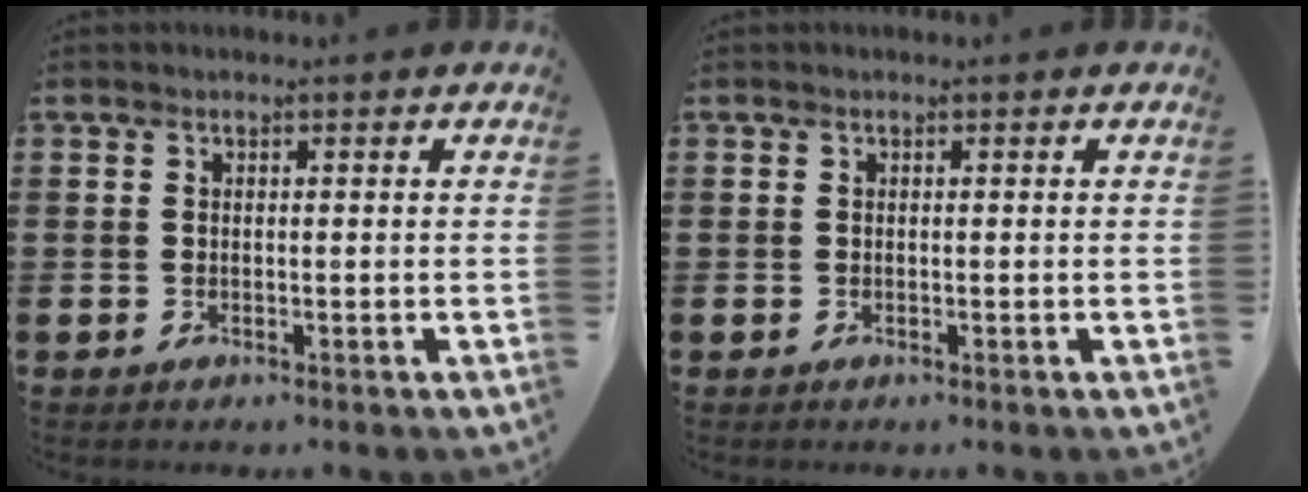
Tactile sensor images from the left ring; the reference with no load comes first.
{"total": 0.0}